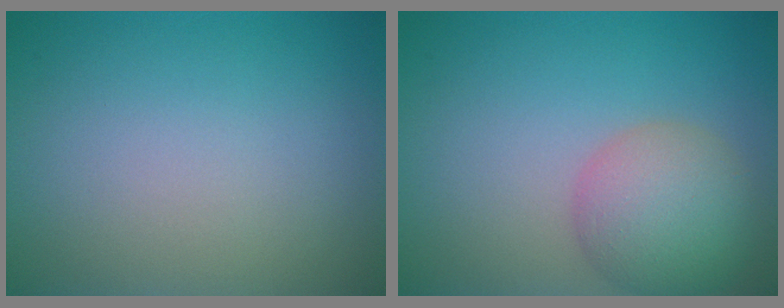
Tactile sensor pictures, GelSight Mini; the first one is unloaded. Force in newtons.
{"total": 5.6, "press": 5.6, "slide": 0.3}